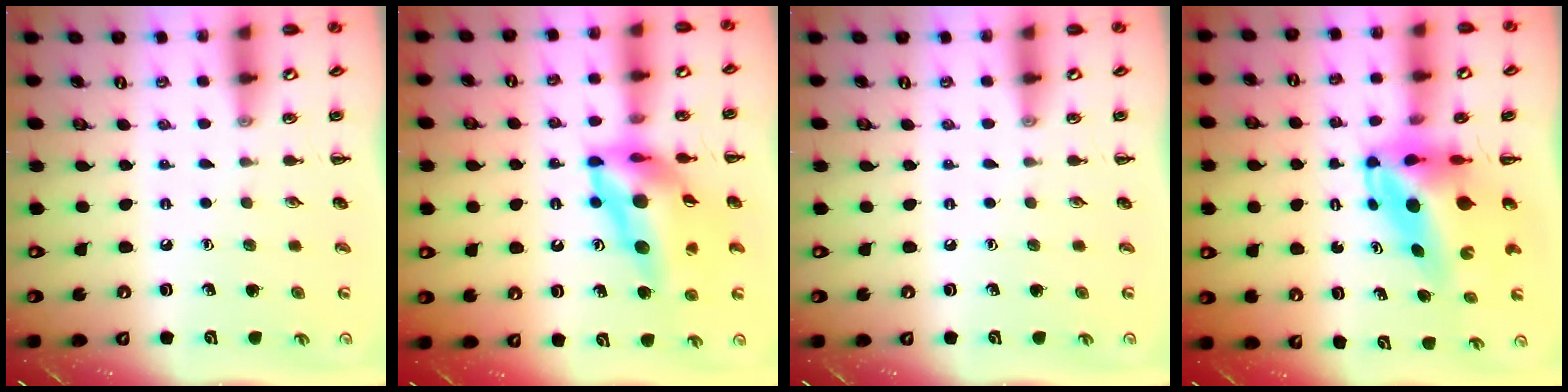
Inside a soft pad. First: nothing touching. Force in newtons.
{"total": 16.7, "press": 15.8, "slide": 5.4}
{"total": 0.0}
{"total": 8.4, "press": 7.9, "slide": 2.8}